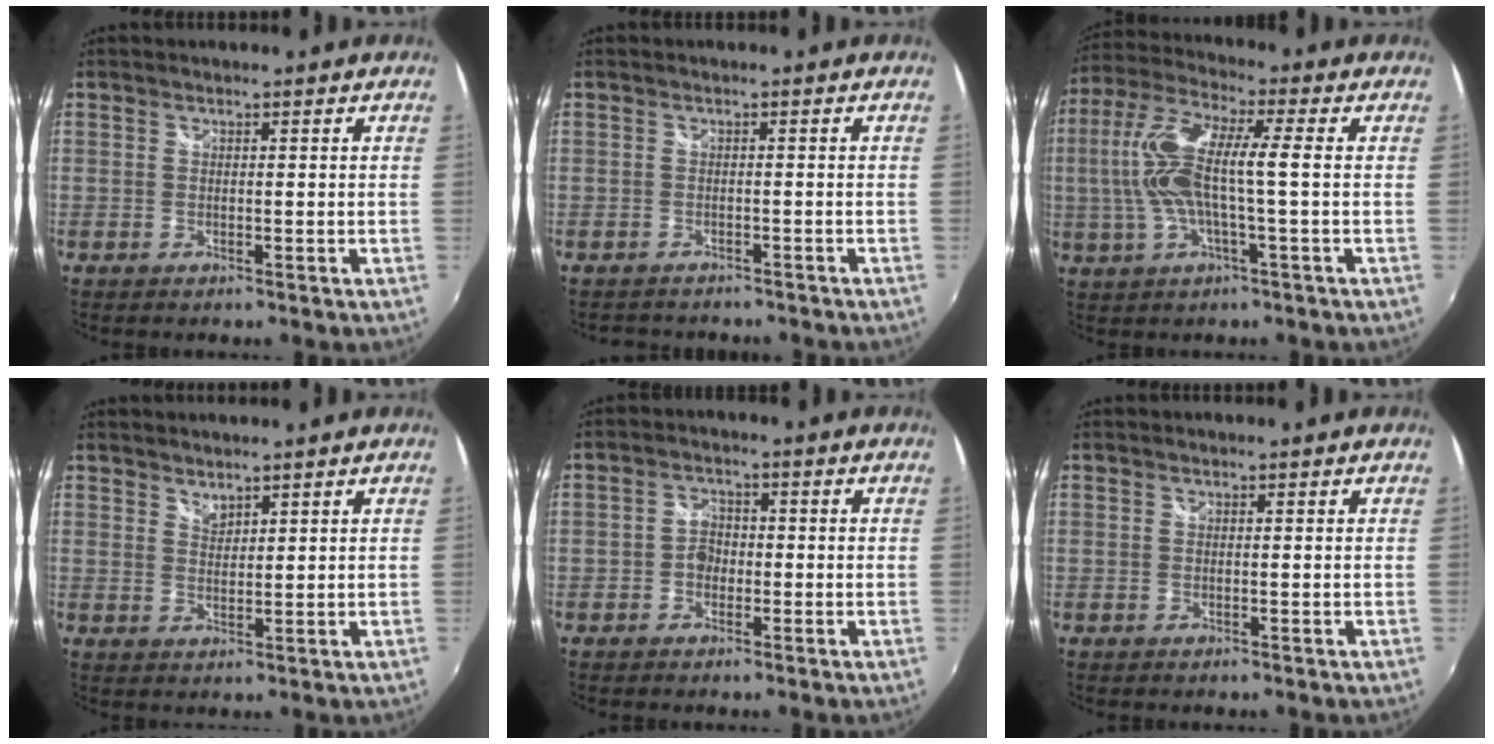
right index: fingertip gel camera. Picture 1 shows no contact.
{"total": 4.1, "force": [-3.7, 1.6, 0.9], "torque": [-0.025, -0.006, -0.054]}
{"total": 13.6, "force": [-0.3, 2.7, 13.3], "torque": [-0.266, 0.008, -0.008]}
{"total": 2.1, "force": [1.9, 0.7, 0.5], "torque": [-0.003, 0.002, 0.034]}
{"total": 3.2, "force": [-1.0, 2.6, 1.5], "torque": [-0.025, 0.010, -0.019]}
{"total": 0.0}